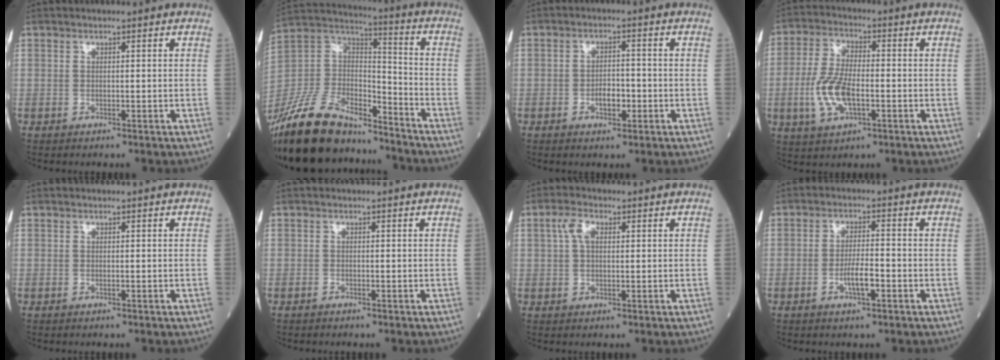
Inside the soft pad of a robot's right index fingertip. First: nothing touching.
{"total": 21.9, "force": [-18.4, 6.9, 9.6], "torque": [-0.223, 0.004, -0.343]}
{"total": 3.5, "force": [-1.2, 1.7, 2.8], "torque": [-0.044, 0.005, -0.018]}
{"total": 8.9, "force": [-2.2, 3.5, 7.9], "torque": [-0.176, -0.001, -0.043]}
{"total": 0.0}
{"total": 0.0}
{"total": 3.2, "force": [1.0, 1.7, 2.6], "torque": [-0.059, 0.014, 0.020]}
{"total": 4.1, "force": [-1.5, 0.8, 3.7], "torque": [-0.065, 0.002, -0.027]}